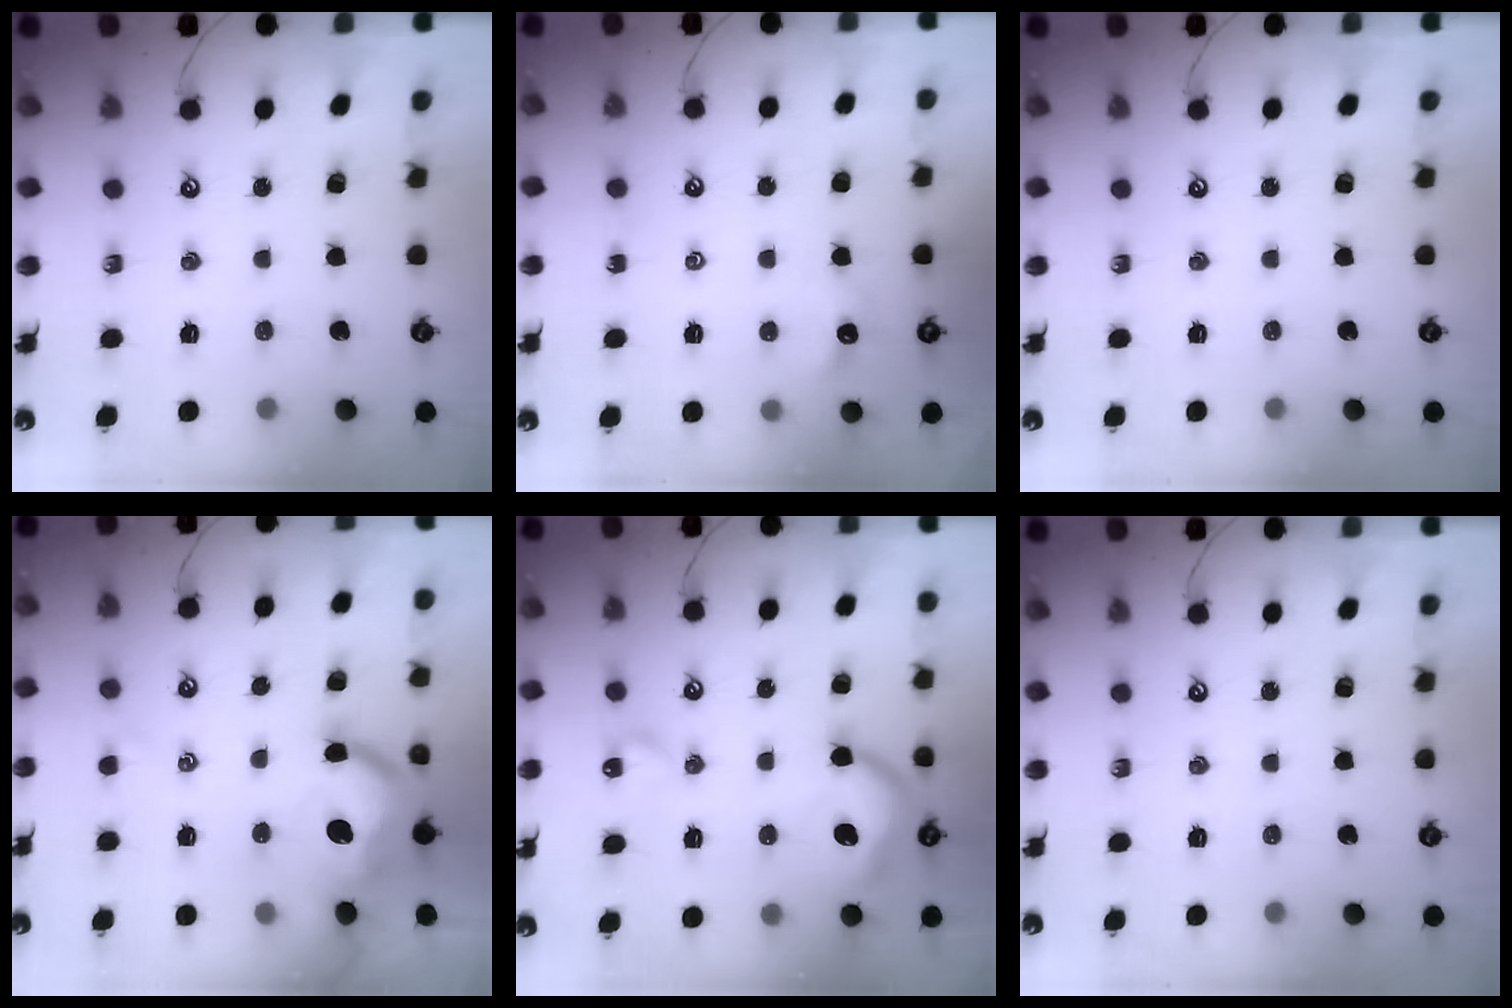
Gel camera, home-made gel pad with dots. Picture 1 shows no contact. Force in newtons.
{"total": 2.8, "press": 2.7, "slide": 0.6}
{"total": 0.0}
{"total": 9.4, "press": 9.2, "slide": 1.9}
{"total": 16.0, "press": 16.0, "slide": 1.2}
{"total": 0.0}